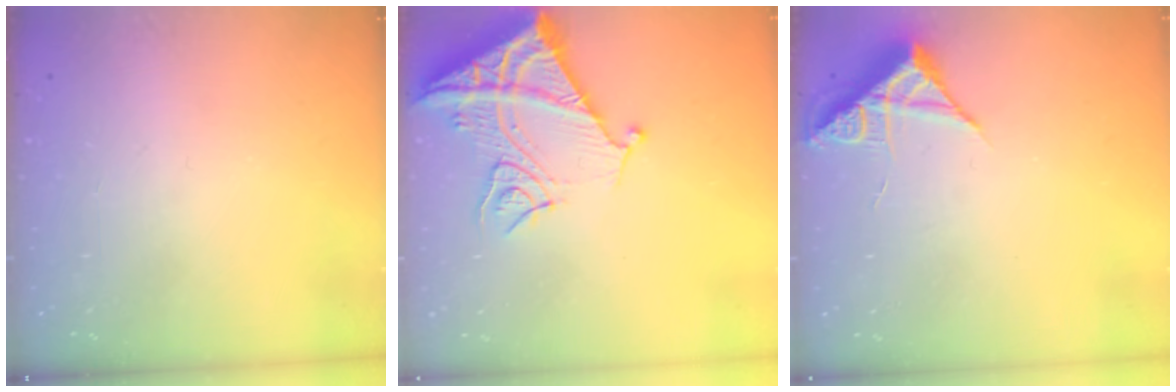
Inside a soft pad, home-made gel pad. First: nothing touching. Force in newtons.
{"total": 13.8, "press": 13.7, "slide": 1.4}
{"total": 7.1, "press": 7.1, "slide": 0.3}